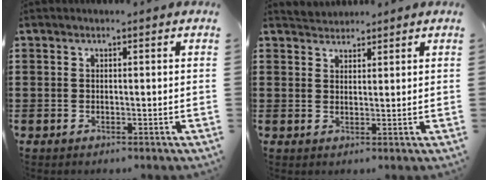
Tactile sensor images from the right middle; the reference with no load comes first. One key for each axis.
{"total": 1.5, "fx": 1.5, "fy": 0.2, "fz": -0.4, "tx": 0.003, "ty": 0.001, "tz": 0.029}